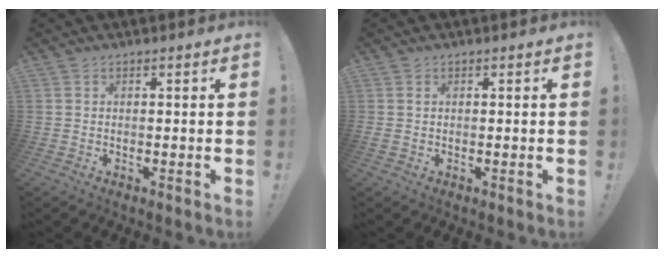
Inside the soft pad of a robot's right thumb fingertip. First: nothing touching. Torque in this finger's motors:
{"motor_torque": [0.00, 0.00, 0.03, -0.03, 0.00]}